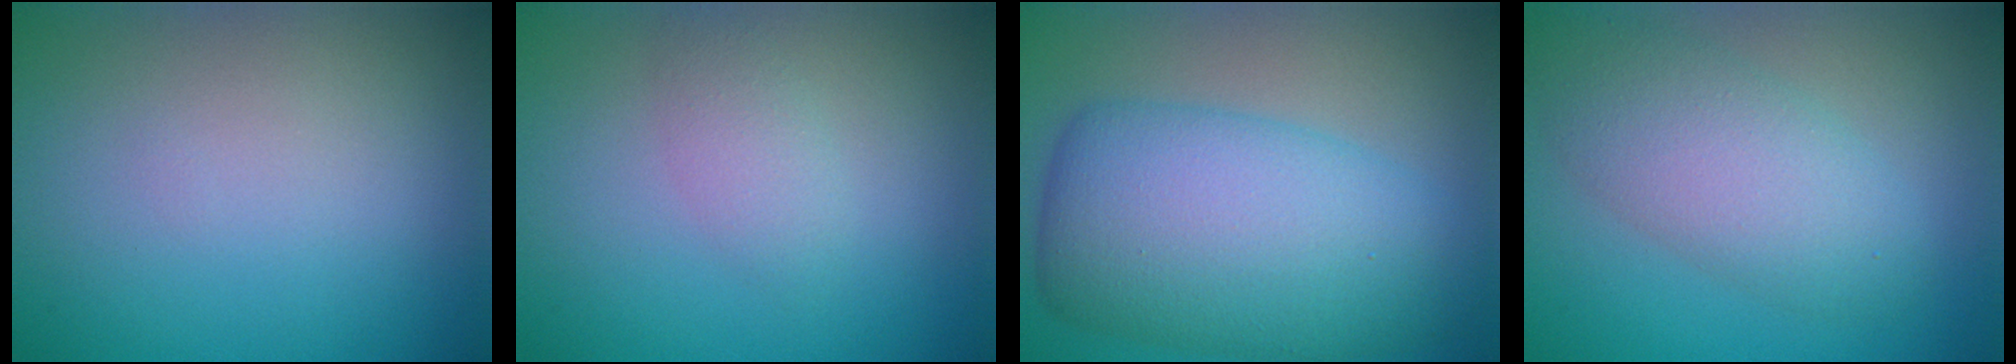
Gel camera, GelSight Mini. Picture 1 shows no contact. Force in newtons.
{"total": 1.6, "press": 1.6, "slide": 0.1}
{"total": 10.6, "press": 10.6, "slide": 0.3}
{"total": 5.3, "press": 5.3, "slide": 0.2}